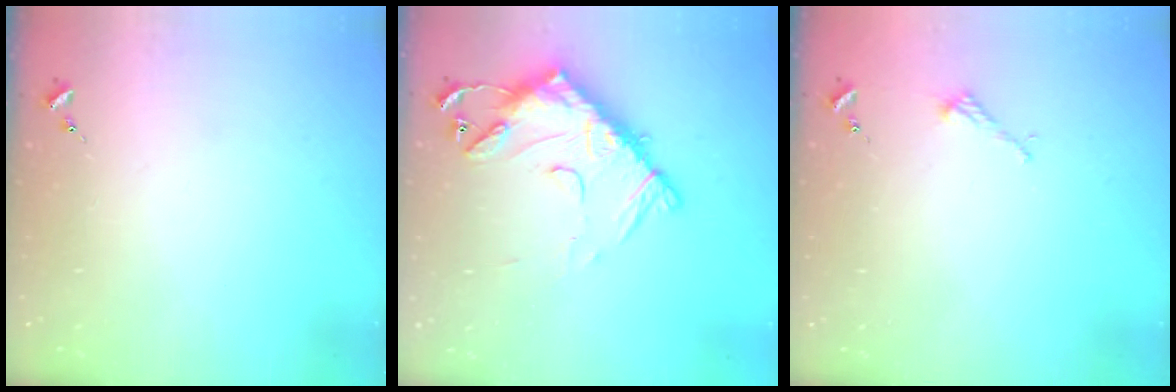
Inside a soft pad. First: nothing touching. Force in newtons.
{"total": 15.5, "press": 15.4, "slide": 1.5}
{"total": 2.2, "press": 2.2, "slide": 0.2}